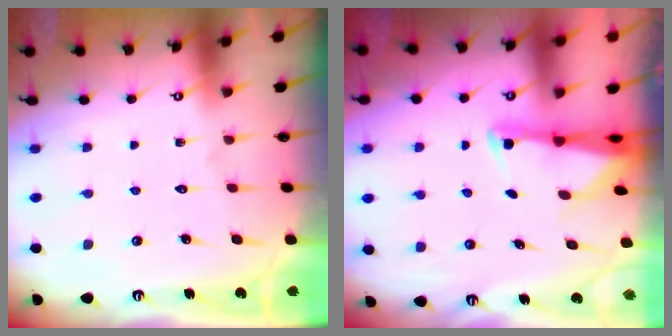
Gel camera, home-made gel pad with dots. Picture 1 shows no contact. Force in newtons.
{"total": 2.5, "press": 2.5, "slide": 0.5}